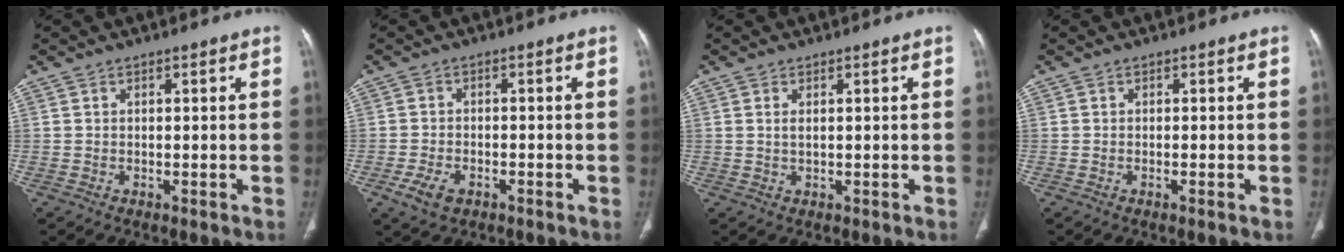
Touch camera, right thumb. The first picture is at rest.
{"total": 4.8, "force": [-2.4, 2.8, 3.1], "torque": [-0.066, 0.006, -0.040]}
{"total": 1.2, "force": [0.4, 0.5, 1.0], "torque": [-0.023, -0.001, 0.009]}
{"total": 0.7, "force": [-0.3, 0.0, 0.6], "torque": [-0.014, -0.001, -0.004]}